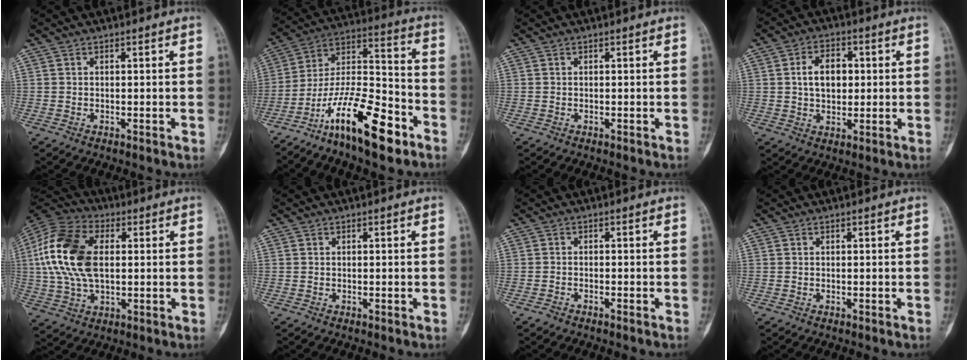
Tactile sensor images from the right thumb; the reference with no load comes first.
{"total": 18.9, "force": [-11.2, 5.8, 14.1], "torque": [-0.244, 0.084, -0.199]}
{"total": 0.0}
{"total": 8.0, "force": [1.2, 5.4, 5.8], "torque": [-0.070, 0.006, 0.019]}
{"total": 17.8, "force": [2.2, 10.7, 14.1], "torque": [-0.287, 0.012, 0.037]}
{"total": 0.0}
{"total": 1.1, "force": [-1.0, 0.1, 0.4], "torque": [-0.014, 0.007, -0.019]}
{"total": 0.0}